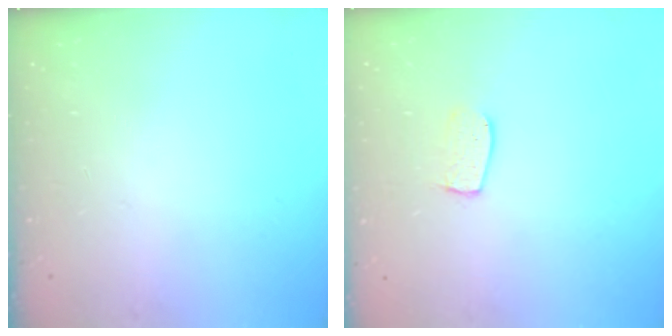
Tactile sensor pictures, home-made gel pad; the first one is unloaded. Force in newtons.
{"total": 6.3, "press": 6.2, "slide": 0.5}